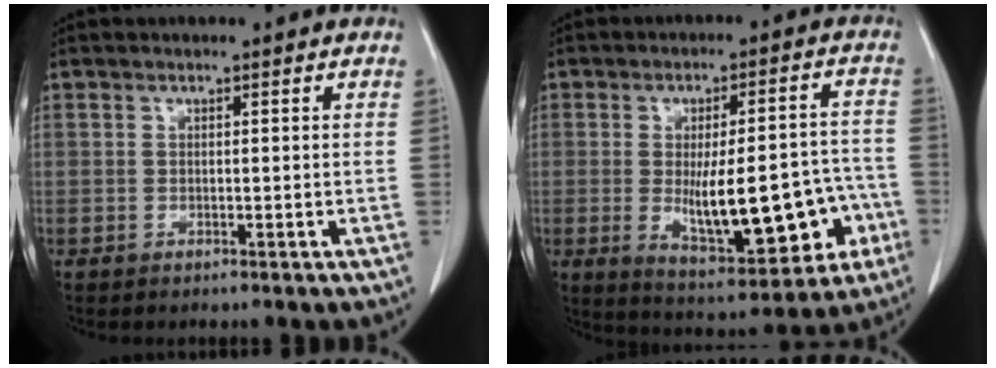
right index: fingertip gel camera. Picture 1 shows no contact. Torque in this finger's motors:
{"motor_torque": [1.12, -0.55, 0.83, 0.17]}